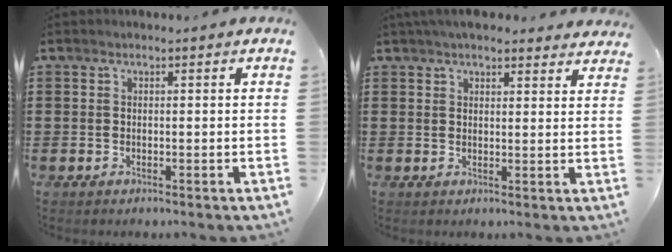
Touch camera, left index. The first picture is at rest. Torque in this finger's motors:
{"motor_torque": [1.42, -0.72, 0.28, -0.03]}